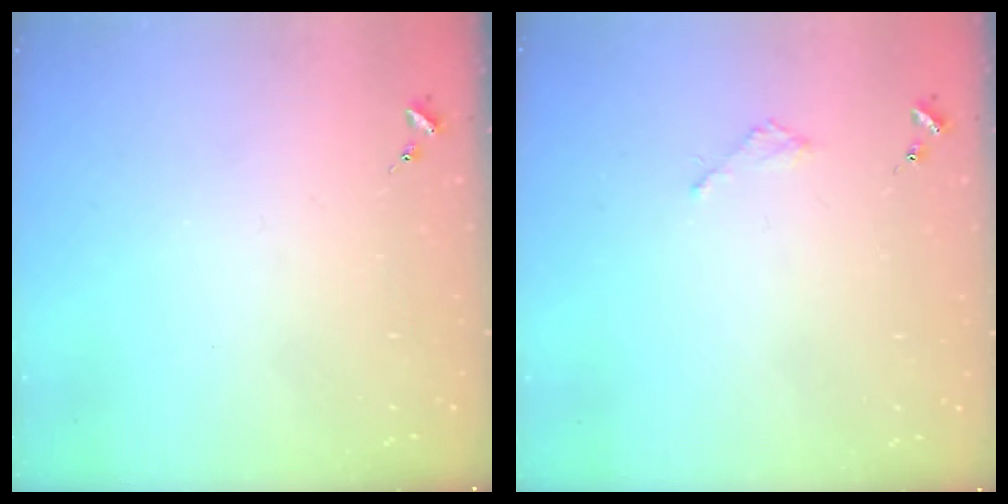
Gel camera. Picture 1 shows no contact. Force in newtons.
{"total": 2.1, "press": 2.1, "slide": 0.2}